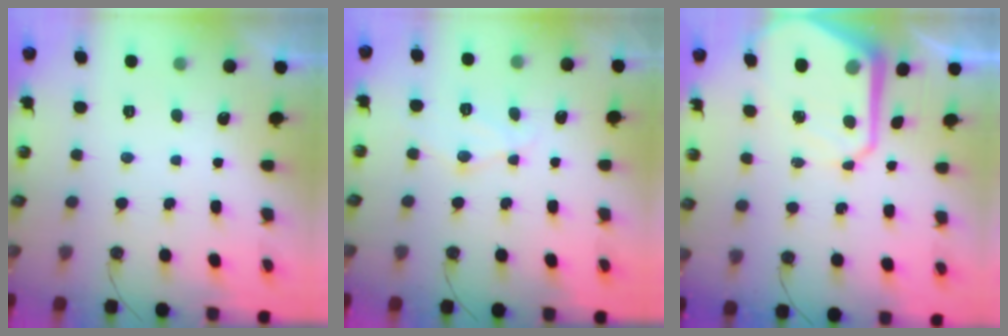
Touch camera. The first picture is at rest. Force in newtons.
{"total": 8.9, "press": 8.8, "slide": 0.8}
{"total": 12.7, "press": 12.7, "slide": 1.1}